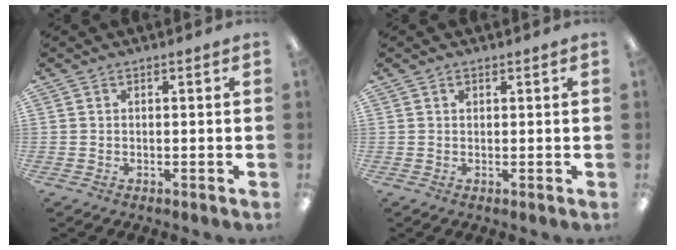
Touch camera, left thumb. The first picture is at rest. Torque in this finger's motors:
{"motor_torque": [0.35, -0.19, 0.44, -0.28, 0.00]}